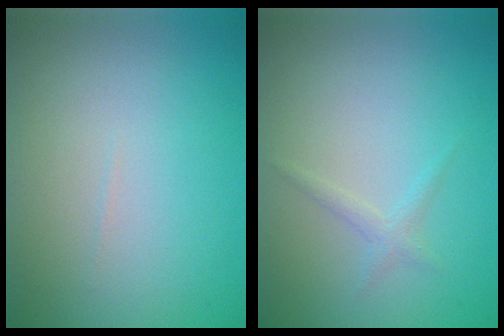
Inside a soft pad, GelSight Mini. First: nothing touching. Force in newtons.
{"total": 1.0, "press": 1.0, "slide": 0.1}